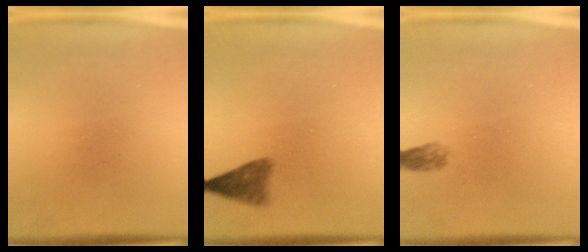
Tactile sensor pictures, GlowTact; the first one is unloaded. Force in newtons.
{"total": 3.0}
{"total": 1.5}